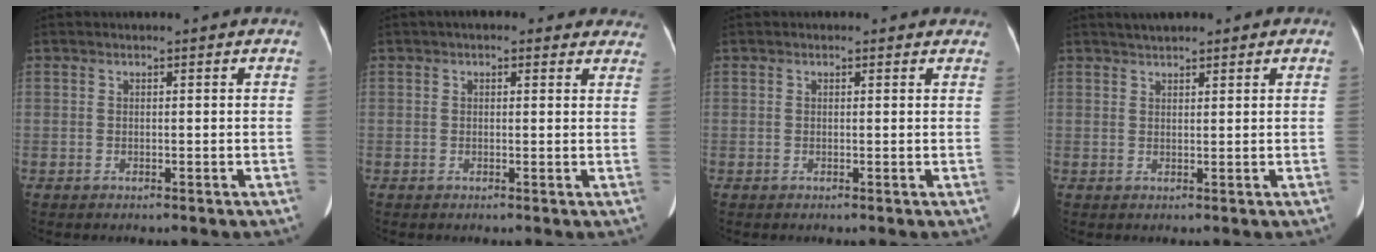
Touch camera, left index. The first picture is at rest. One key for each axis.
{"total": 6.8, "fx": 5.4, "fy": 2.9, "fz": 3.0, "tx": -0.014, "ty": 0.019, "tz": 0.050}
{"total": 1.2, "fx": 0.9, "fy": 0.7, "fz": 0.3, "tx": -0.003, "ty": 0.002, "tz": -0.001}
{"total": 3.2, "fx": 2.6, "fy": 1.0, "fz": 1.7, "tx": -0.027, "ty": 0.020, "tz": 0.041}